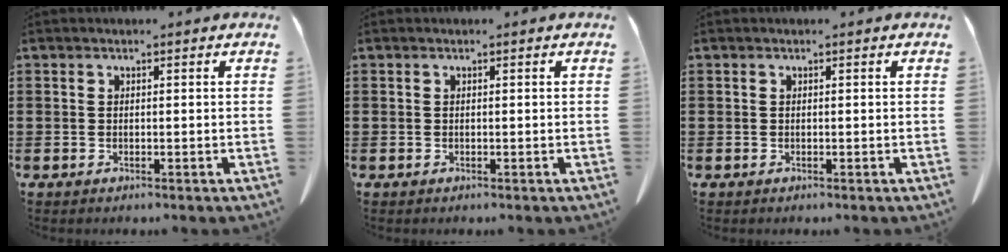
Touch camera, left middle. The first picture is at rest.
{"total": 0.0}
{"total": 0.0}